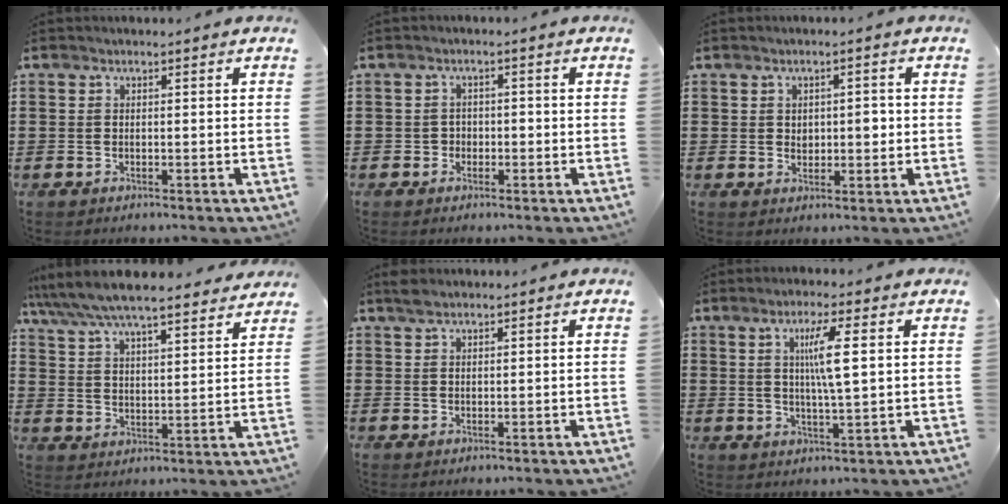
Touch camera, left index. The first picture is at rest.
{"total": 1.6, "force": [-0.7, 1.4, 0.5], "torque": [-0.016, 0.002, -0.017]}
{"total": 2.6, "force": [0.4, 1.6, 2.0], "torque": [-0.026, 0.001, 0.000]}
{"total": 7.0, "force": [6.6, 0.5, 2.4], "torque": [-0.075, -0.033, 0.115]}
{"total": 1.7, "force": [1.3, 0.7, 0.8], "torque": [-0.019, 0.003, 0.025]}
{"total": 6.2, "force": [1.7, 0.5, 5.9], "torque": [-0.117, 0.002, 0.025]}